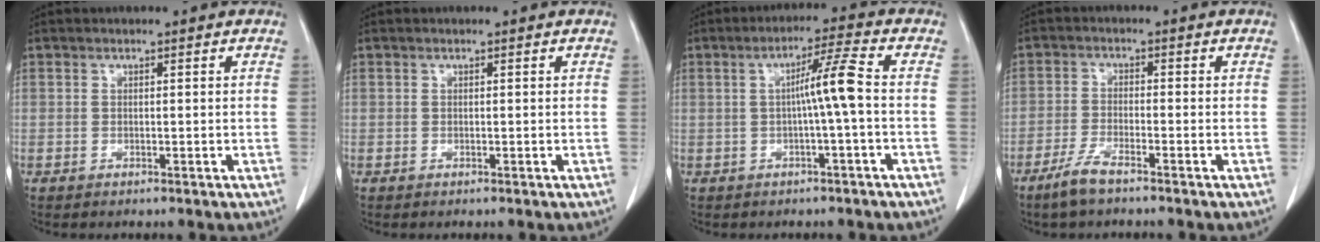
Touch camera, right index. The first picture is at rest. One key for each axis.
{"total": 0.0}
{"total": 5.7, "fx": -0.3, "fy": -0.9, "fz": 5.6, "tx": -0.095, "ty": 0.013, "tz": -0.004}
{"total": 4.1, "fx": -3.2, "fy": 0.5, "fz": 2.6, "tx": -0.059, "ty": -0.005, "tz": -0.065}